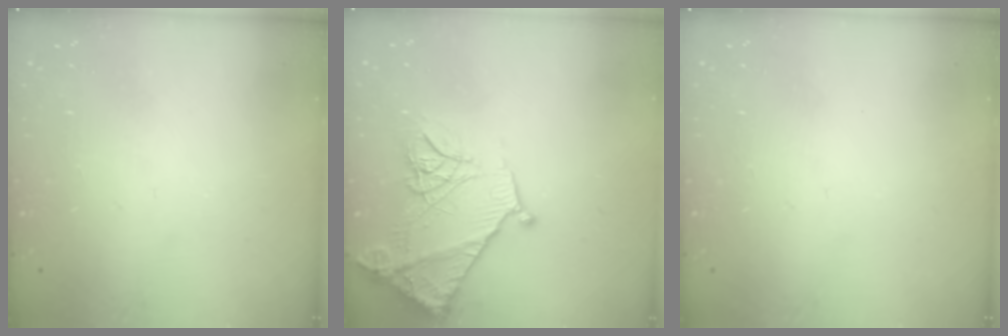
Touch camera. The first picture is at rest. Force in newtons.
{"total": 17.4, "press": 17.4, "slide": 1.3}
{"total": 0.0}